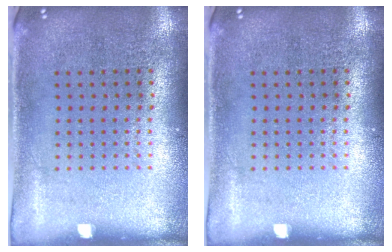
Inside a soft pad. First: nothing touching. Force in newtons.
{"total": 0.0}